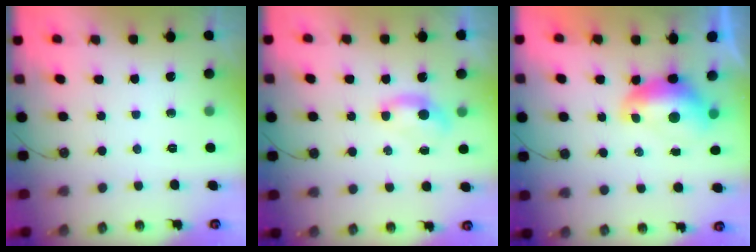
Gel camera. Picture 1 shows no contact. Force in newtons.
{"total": 0.7, "press": 0.5, "slide": 0.5}
{"total": 1.5, "press": 1.4, "slide": 0.6}